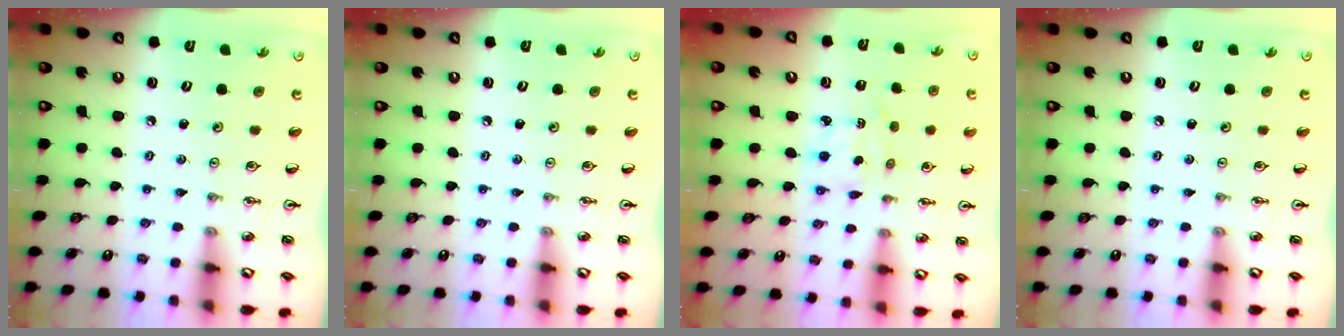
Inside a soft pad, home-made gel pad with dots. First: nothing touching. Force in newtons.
{"total": 0.0}
{"total": 2.3, "press": 2.3, "slide": 0.2}
{"total": 0.0}